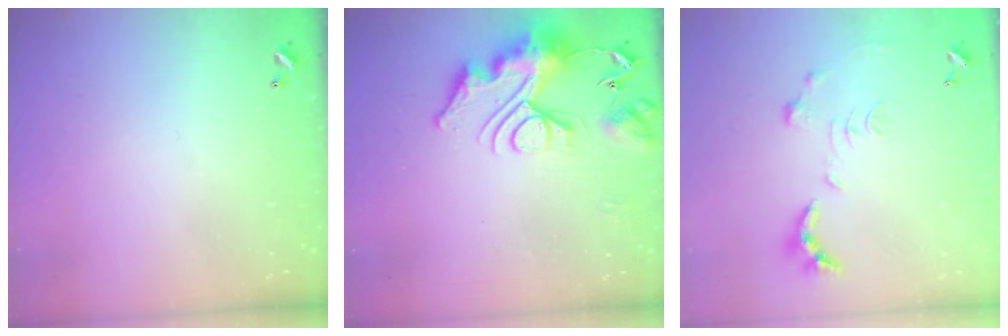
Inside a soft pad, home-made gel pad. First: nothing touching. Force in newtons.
{"total": 17.1, "press": 17.1, "slide": 1.7}
{"total": 1.1, "press": 1.0, "slide": 0.4}